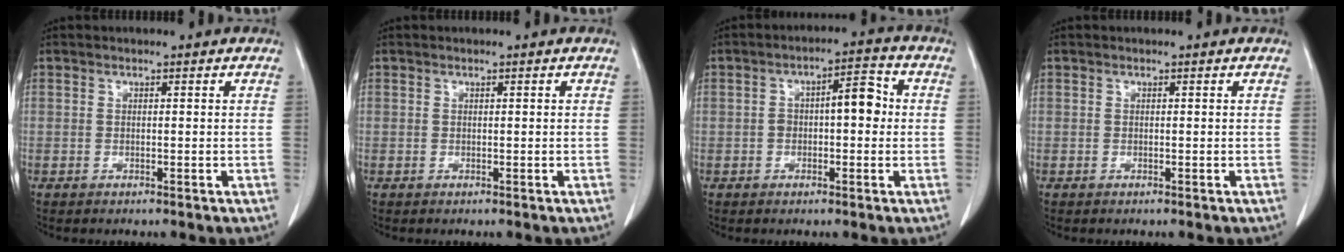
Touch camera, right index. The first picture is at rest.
{"total": 0.0}
{"total": 6.1, "force": [0.2, 2.4, 5.6], "torque": [-0.087, 0.032, 0.001]}
{"total": 0.0}